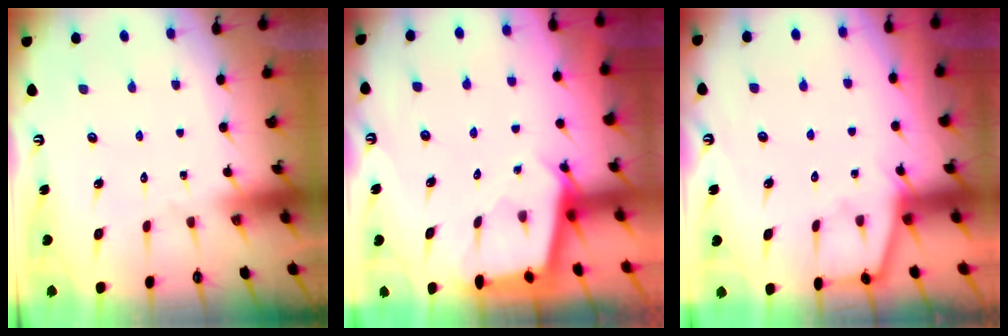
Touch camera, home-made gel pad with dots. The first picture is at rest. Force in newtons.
{"total": 2.6, "press": 2.6, "slide": 0.3}
{"total": 3.8, "press": 3.8, "slide": 0.5}